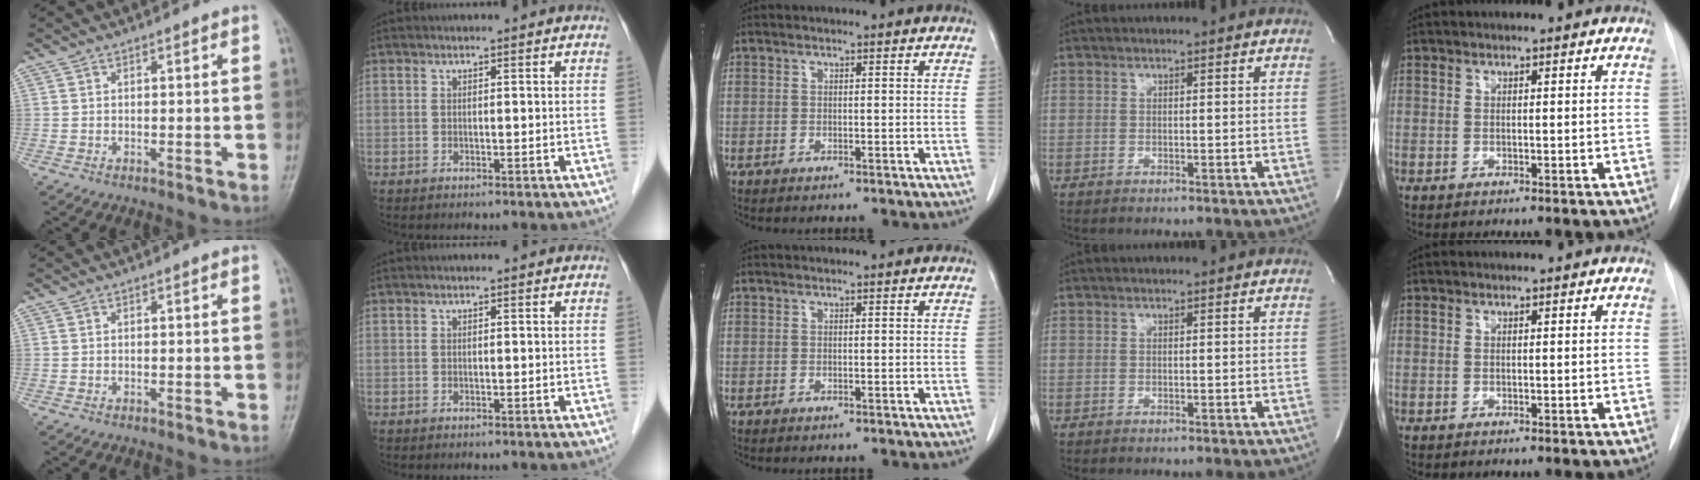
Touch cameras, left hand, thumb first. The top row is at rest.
{}